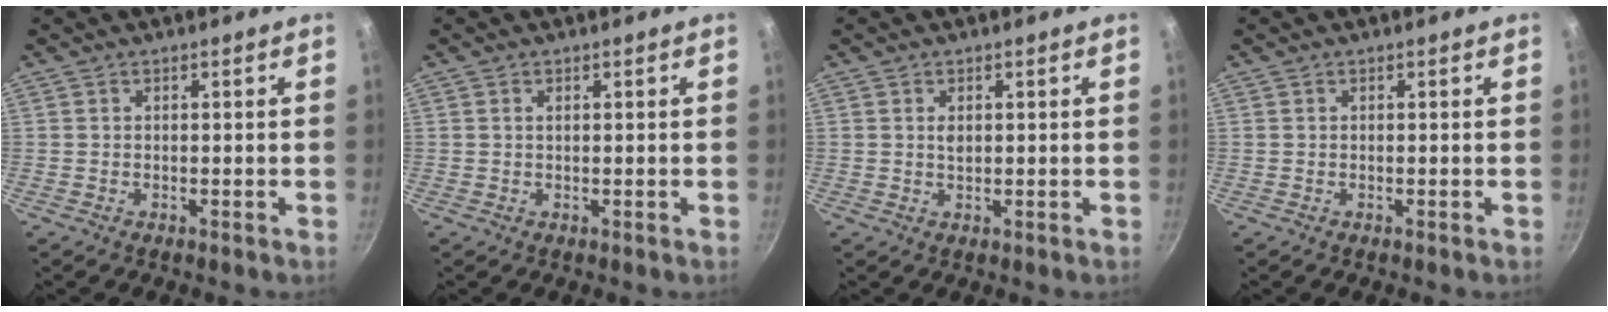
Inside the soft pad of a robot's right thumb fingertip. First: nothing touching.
{"total": 0.8, "force": [0.3, 0.4, 0.6], "torque": [-0.011, 0.002, 0.006]}
{"total": 1.6, "force": [0.5, 1.0, 1.2], "torque": [-0.021, 0.001, 0.009]}
{"total": 0.0}